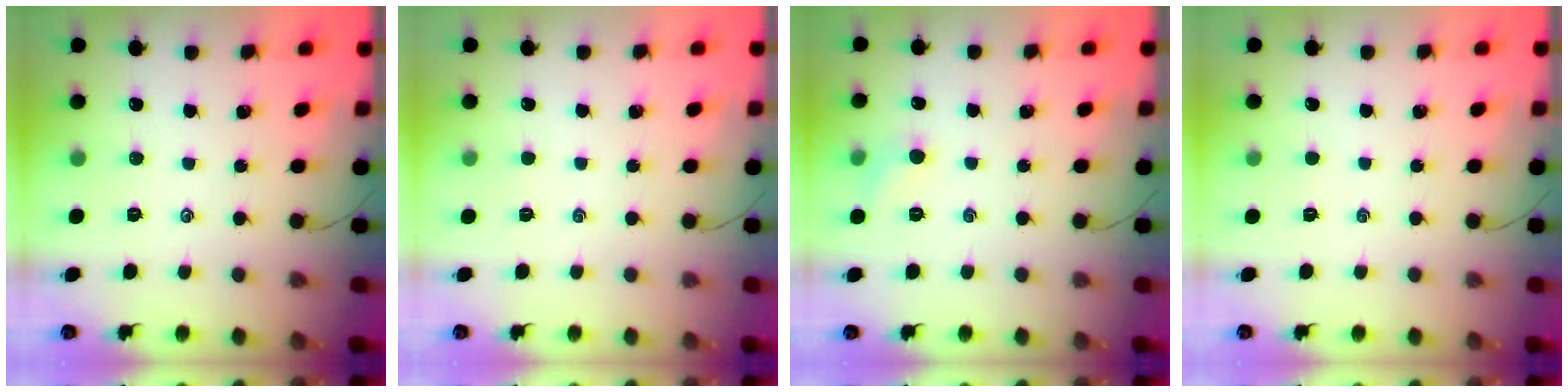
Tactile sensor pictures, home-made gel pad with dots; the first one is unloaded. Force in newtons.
{"total": 0.0}
{"total": 5.4, "press": 5.1, "slide": 1.8}
{"total": 0.0}